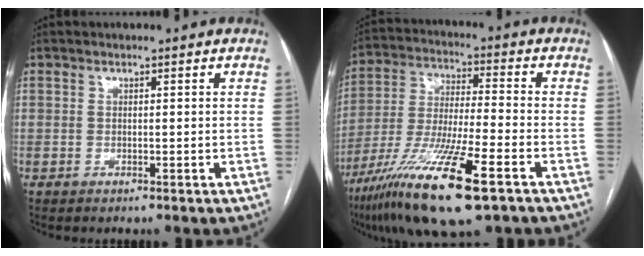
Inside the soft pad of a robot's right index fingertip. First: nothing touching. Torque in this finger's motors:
{"motor_torque": [1.57, -0.57, 1.05, 0.21]}